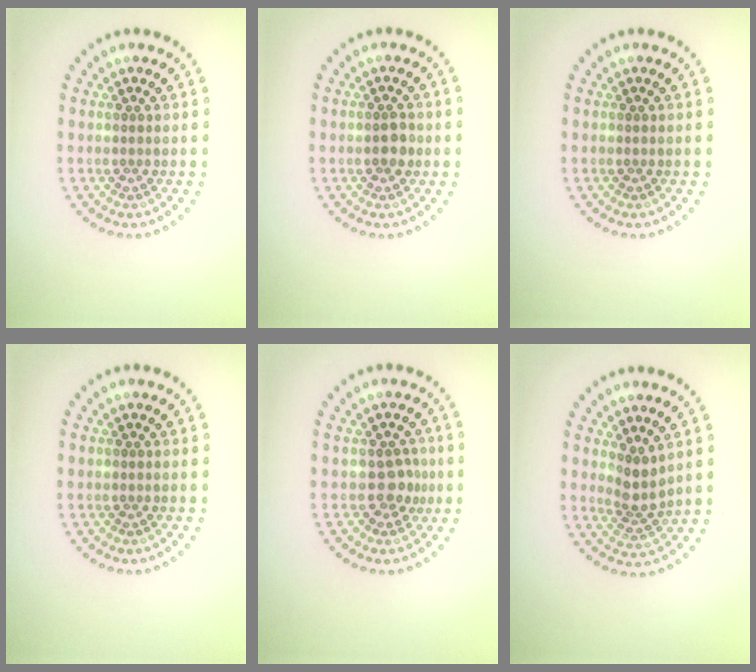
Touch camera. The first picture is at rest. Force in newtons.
{"total": 1.6, "press": 1.6, "slide": 0.2}
{"total": 0.0}
{"total": 0.0}
{"total": 1.8, "press": 1.5, "slide": 1.0}
{"total": 2.4, "press": 1.9, "slide": 1.5}